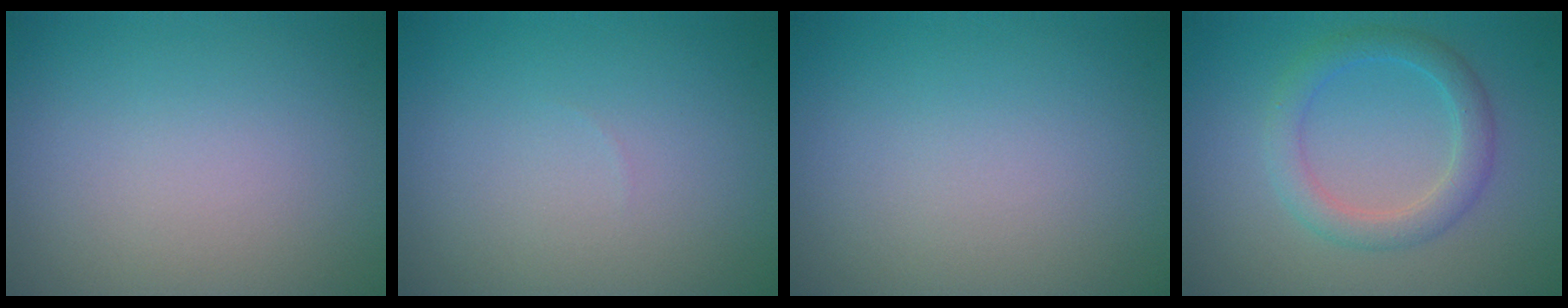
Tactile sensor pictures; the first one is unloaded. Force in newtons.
{"total": 0.0}
{"total": 0.0}
{"total": 3.0, "press": 3.0, "slide": 0.2}